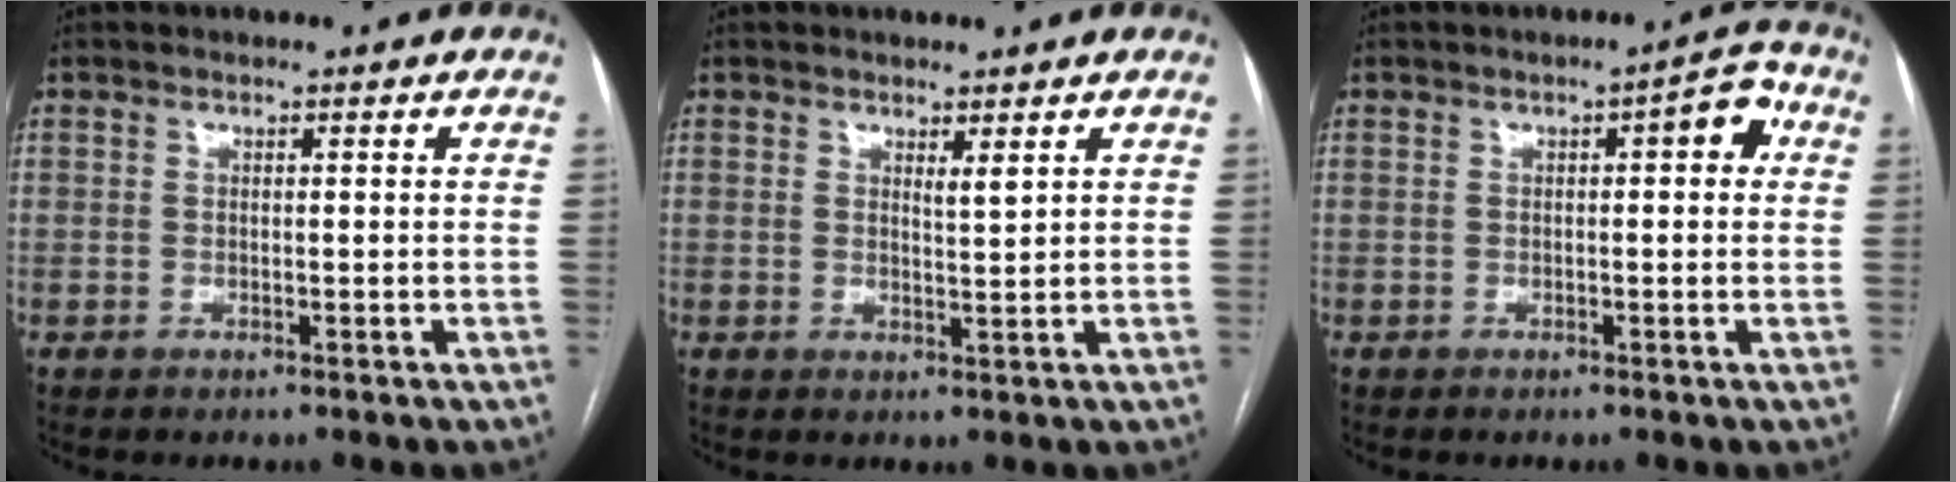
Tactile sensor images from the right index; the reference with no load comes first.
{"total": 1.4, "force": [1.0, 0.0, 1.0], "torque": [-0.019, -0.009, 0.017]}
{"total": 4.2, "force": [0.9, 1.1, 4.0], "torque": [-0.047, 0.015, 0.005]}